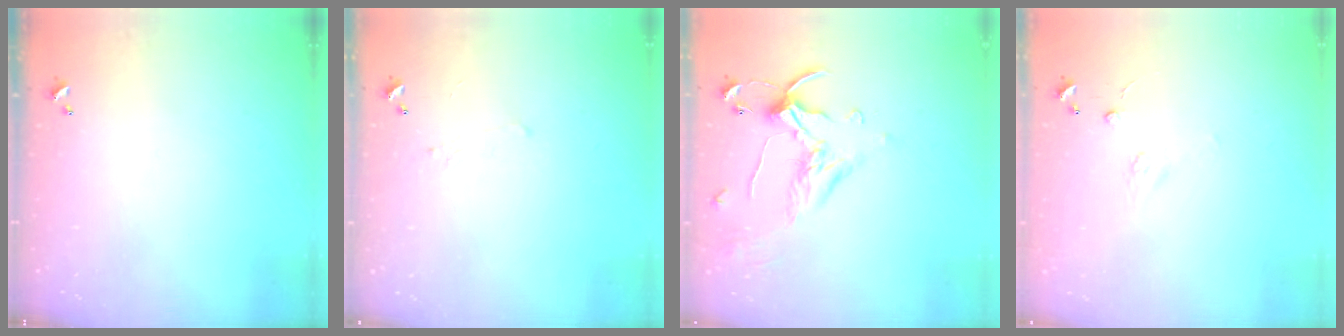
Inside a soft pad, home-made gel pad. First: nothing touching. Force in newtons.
{"total": 0.8, "press": 0.6, "slide": 0.6}
{"total": 1.1, "press": 0.5, "slide": 1.0}
{"total": 2.5, "press": 2.3, "slide": 1.0}